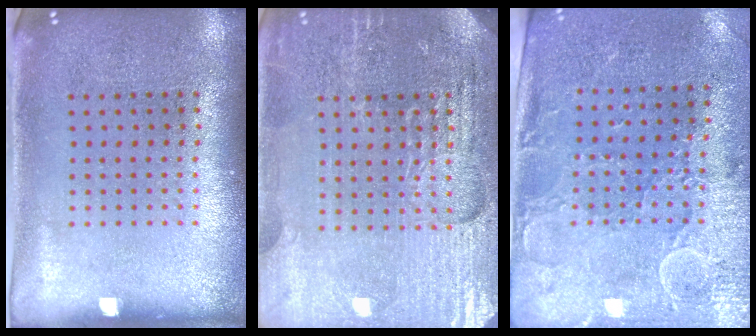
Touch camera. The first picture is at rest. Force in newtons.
{"total": 4.3, "press": 4.2, "slide": 1.2}
{"total": 2.9, "press": 2.5, "slide": 1.5}